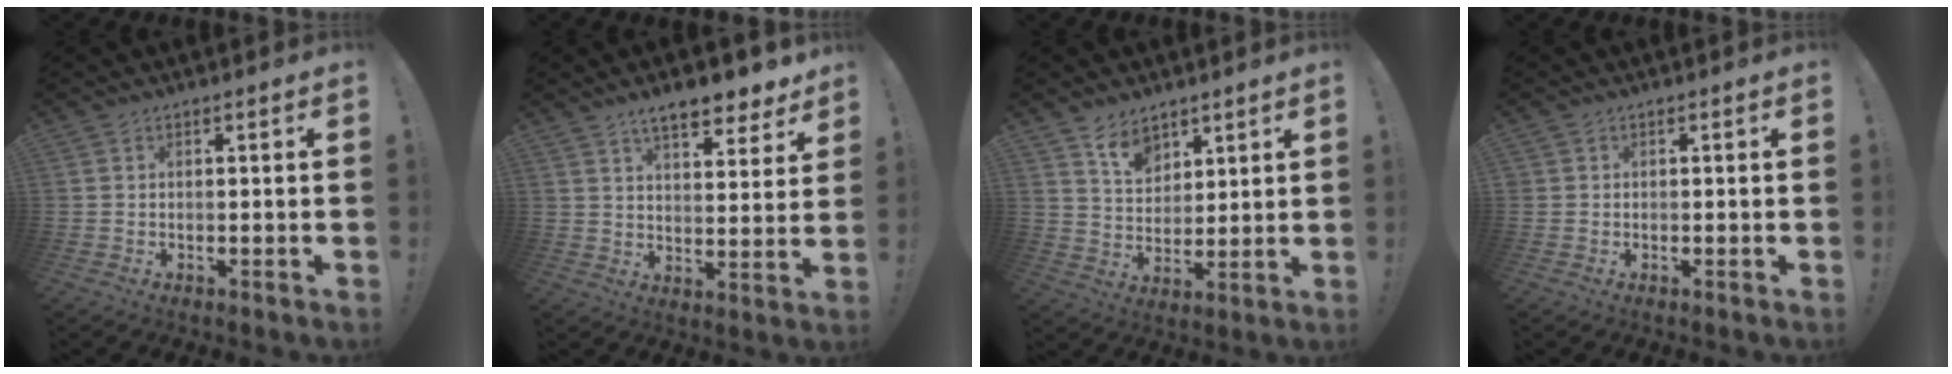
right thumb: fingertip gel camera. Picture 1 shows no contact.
{"total": 10.1, "force": [7.7, 3.2, 5.7], "torque": [-0.077, -0.056, 0.133]}
{"total": 8.1, "force": [6.1, 4.9, 2.4], "torque": [-0.044, -0.041, 0.118]}
{"total": 0.6, "force": [0.2, 0.6, 0.0], "torque": [0.001, 0.000, 0.004]}